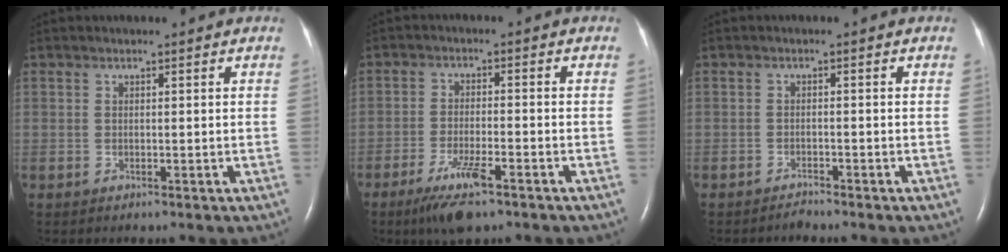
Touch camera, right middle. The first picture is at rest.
{"total": 6.9, "force": [-4.4, 0.8, 5.2], "torque": [-0.109, -0.015, -0.074]}
{"total": 1.1, "force": [-1.1, -0.1, 0.0], "torque": [-0.001, -0.005, -0.016]}